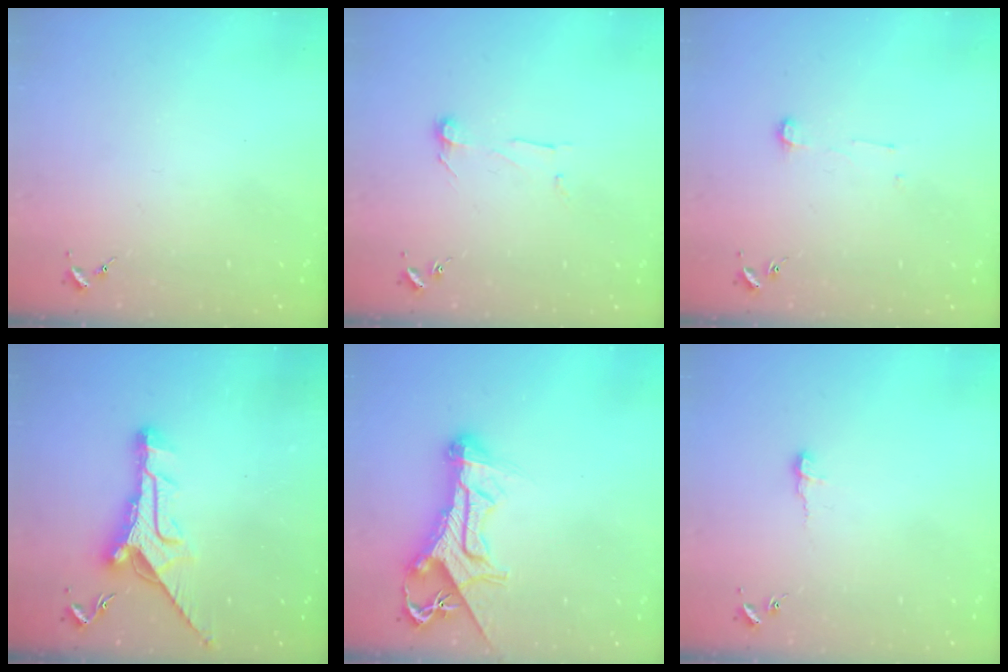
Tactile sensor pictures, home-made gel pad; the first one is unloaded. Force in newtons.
{"total": 6.4, "press": 6.4, "slide": 0.3}
{"total": 3.6, "press": 3.6, "slide": 0.3}
{"total": 13.8, "press": 13.8, "slide": 1.3}
{"total": 16.2, "press": 16.1, "slide": 1.6}
{"total": 5.1, "press": 5.1, "slide": 0.5}